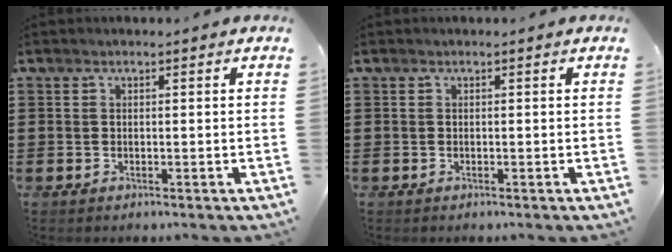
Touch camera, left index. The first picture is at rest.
{"total": 0.0}